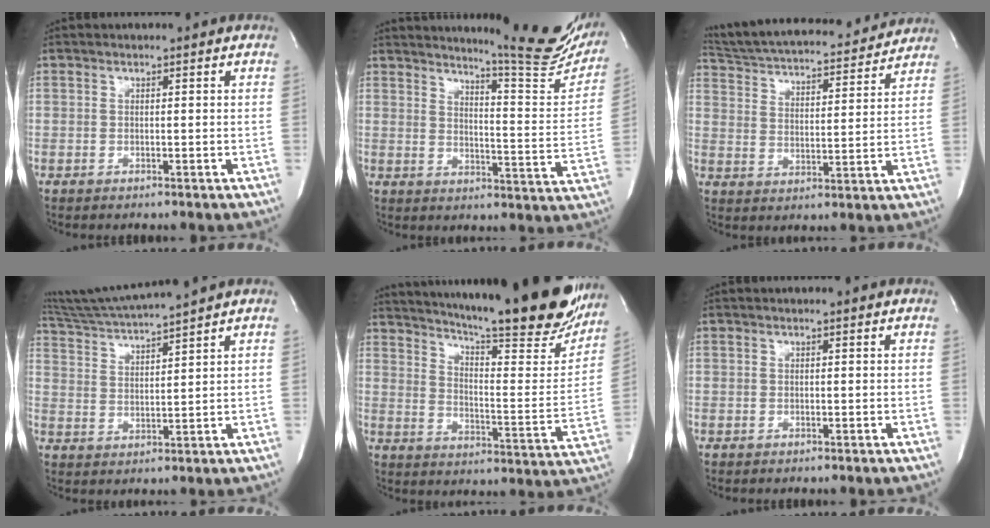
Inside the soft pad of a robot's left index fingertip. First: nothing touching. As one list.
[{"total": 17.2, "force": [15.5, 0.9, 7.5], "torque": [-0.100, -0.094, 0.180]}, {"total": 18.8, "force": [17.3, 3.3, 6.6], "torque": [-0.118, 0.015, 0.253]}, {"total": 10.1, "force": [9.2, -2.0, 3.7], "torque": [-0.072, 0.004, 0.166]}, {"total": 29.4, "force": [24.6, 3.7, 15.7], "torque": [-0.247, -0.080, 0.315]}, {"total": 0.0}]